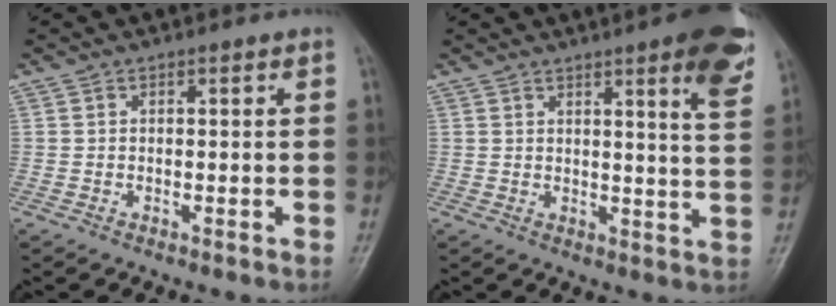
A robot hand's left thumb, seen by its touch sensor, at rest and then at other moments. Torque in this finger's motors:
{"motor_torque": [1.81, 0.63, 1.03, -0.94, 0.09]}